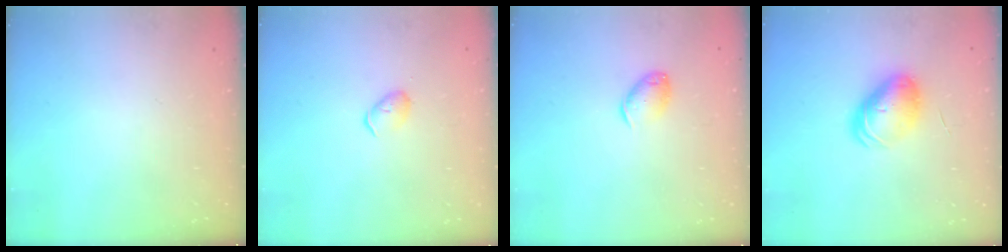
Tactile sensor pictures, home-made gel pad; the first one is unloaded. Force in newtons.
{"total": 3.9, "press": 3.8, "slide": 0.7}
{"total": 8.3, "press": 8.2, "slide": 0.7}
{"total": 8.6, "press": 8.5, "slide": 1.0}